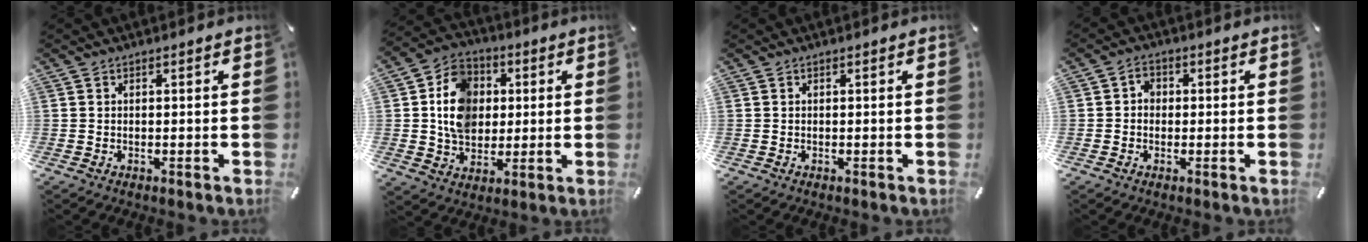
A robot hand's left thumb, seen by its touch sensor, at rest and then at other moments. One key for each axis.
{"total": 11.8, "fx": 1.1, "fy": 9.9, "fz": 6.2, "tx": -0.115, "ty": 0.017, "tz": 0.022}
{"total": 0.0}
{"total": 2.8, "fx": -0.4, "fy": 2.4, "fz": 1.4, "tx": -0.025, "ty": 0.010, "tz": -0.010}